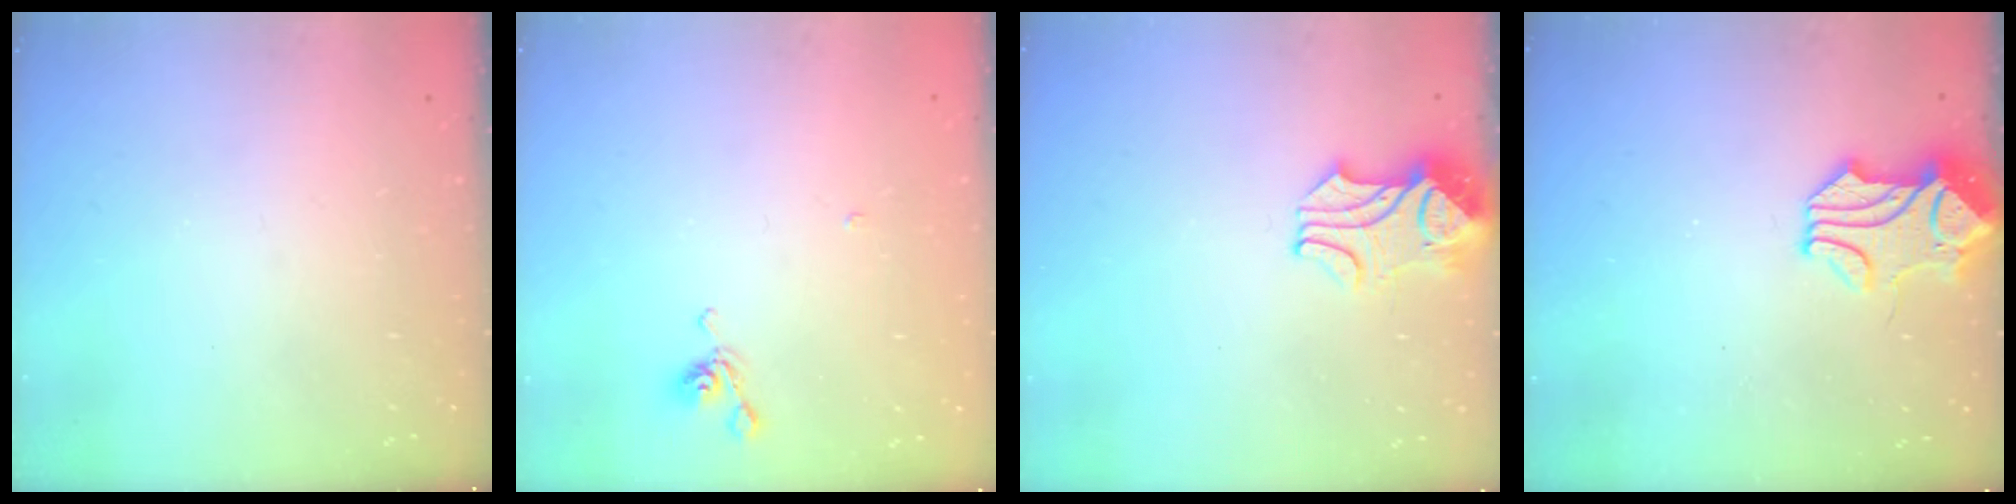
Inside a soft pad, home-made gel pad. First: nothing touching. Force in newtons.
{"total": 2.6, "press": 2.6, "slide": 0.2}
{"total": 2.5, "press": 2.3, "slide": 1.0}
{"total": 1.0, "press": 0.0, "slide": 1.0}